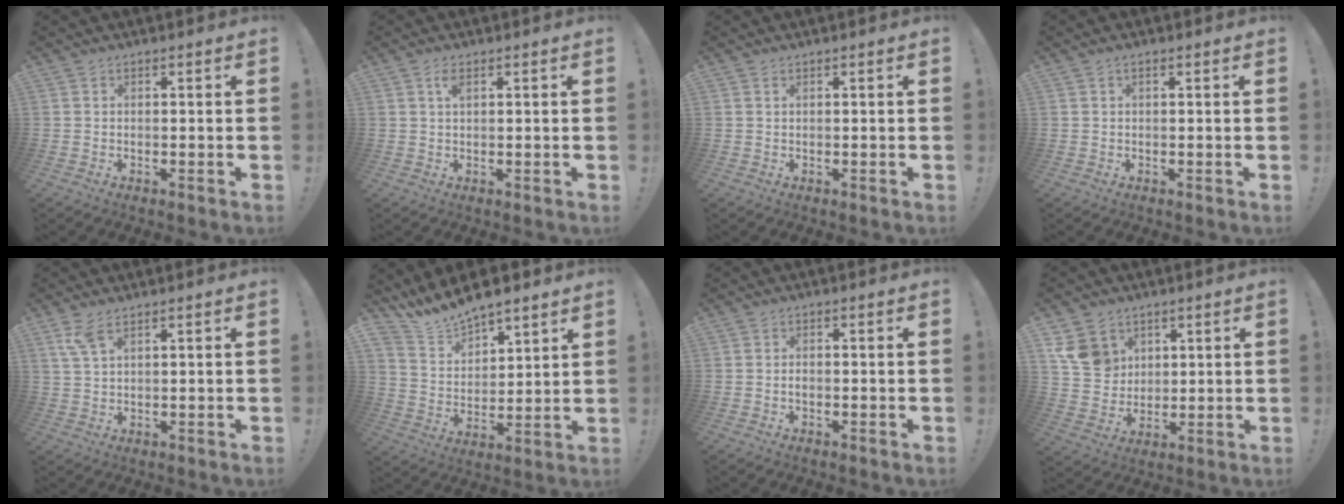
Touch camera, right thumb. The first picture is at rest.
{"total": 2.5, "force": [1.1, 1.0, 2.0], "torque": [-0.036, 0.000, 0.017]}
{"total": 0.6, "force": [0.3, 0.3, 0.4], "torque": [-0.008, 0.000, 0.007]}
{"total": 0.8, "force": [0.1, 0.2, 0.7], "torque": [-0.016, 0.001, 0.002]}
{"total": 4.9, "force": [2.9, 1.5, 3.6], "torque": [-0.076, -0.006, 0.055]}
{"total": 10.7, "force": [10.2, 2.3, 2.2], "torque": [-0.072, -0.080, 0.191]}
{"total": 0.7, "force": [-0.3, 0.5, 0.4], "torque": [-0.008, 0.004, -0.008]}
{"total": 10.7, "force": [5.1, 8.8, 3.3], "torque": [-0.043, -0.021, 0.106]}